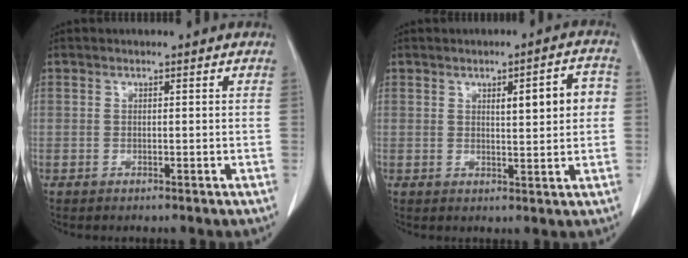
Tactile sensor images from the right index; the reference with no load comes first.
{"total": 6.3, "force": [1.2, 1.3, 6.0], "torque": [-0.084, 0.014, 0.018]}